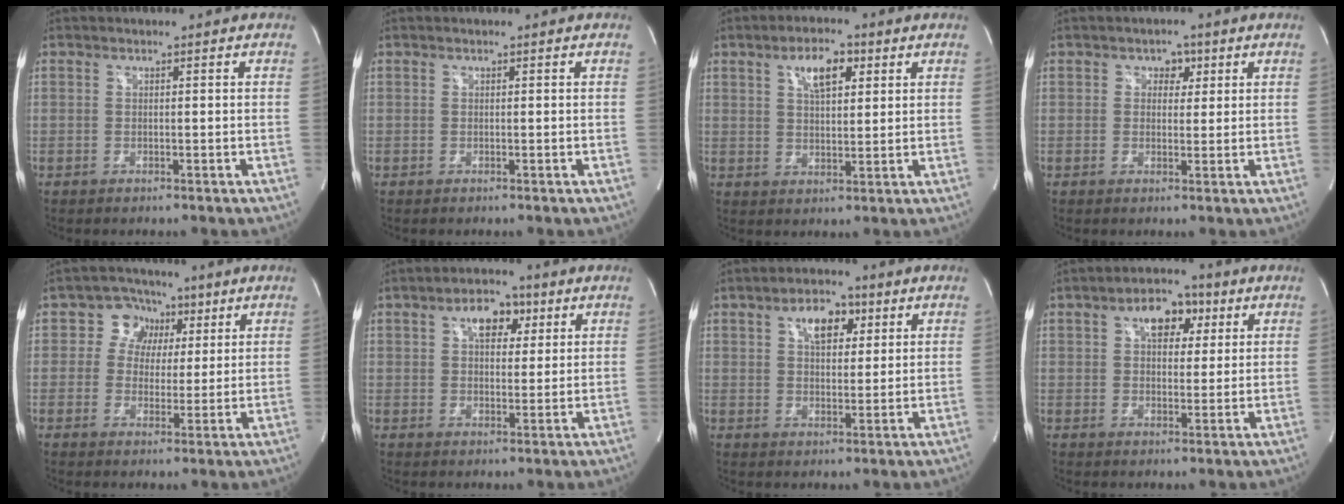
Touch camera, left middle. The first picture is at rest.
{"total": 0.0}
{"total": 6.3, "force": [3.0, 2.5, 5.0], "torque": [-0.087, 0.010, 0.052]}
{"total": 2.6, "force": [1.0, 1.9, 1.3], "torque": [-0.013, 0.008, 0.013]}
{"total": 6.2, "force": [2.0, 5.6, 1.9], "torque": [-0.021, 0.026, 0.033]}
{"total": 5.9, "force": [2.6, 3.4, 4.1], "torque": [-0.065, 0.019, 0.040]}
{"total": 6.3, "force": [2.9, 3.4, 4.6], "torque": [-0.074, 0.014, 0.048]}
{"total": 6.7, "force": [2.8, 3.9, 4.7], "torque": [-0.071, 0.025, 0.043]}